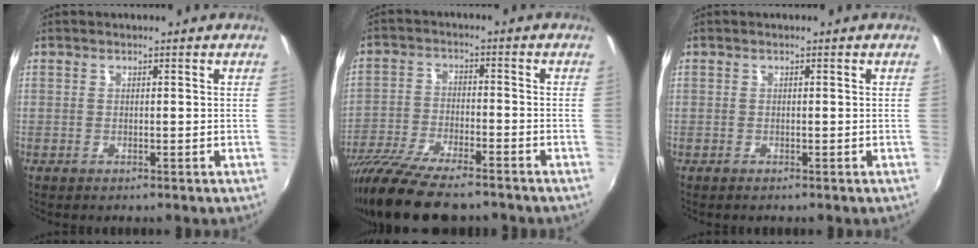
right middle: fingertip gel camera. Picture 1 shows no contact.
{"total": 16.0, "force": [-13.1, 3.6, 8.5], "torque": [-0.180, -0.038, -0.230]}
{"total": 0.0}